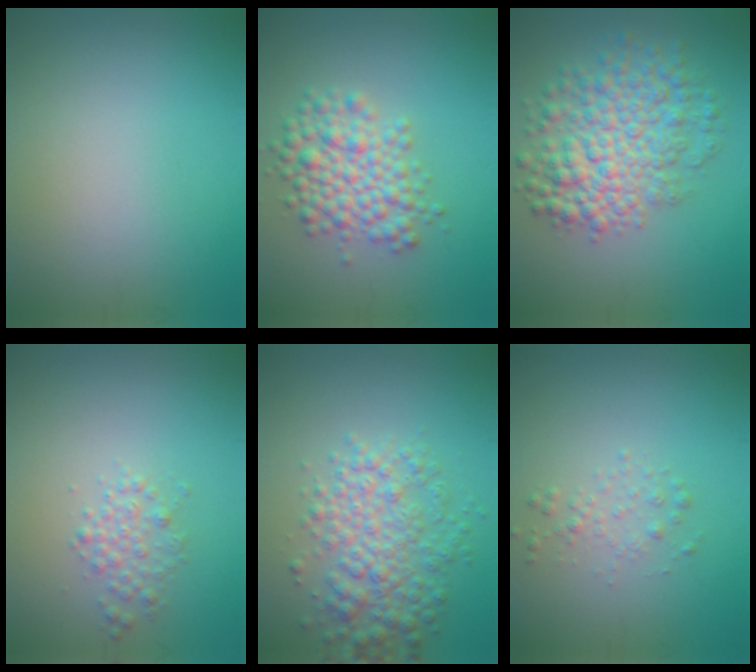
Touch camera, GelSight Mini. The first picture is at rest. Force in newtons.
{"total": 5.0, "press": 4.9, "slide": 0.2}
{"total": 7.4, "press": 7.4, "slide": 0.2}
{"total": 1.8, "press": 1.8, "slide": 0.0}
{"total": 5.1, "press": 5.1, "slide": 0.2}
{"total": 1.3, "press": 1.3, "slide": 0.0}